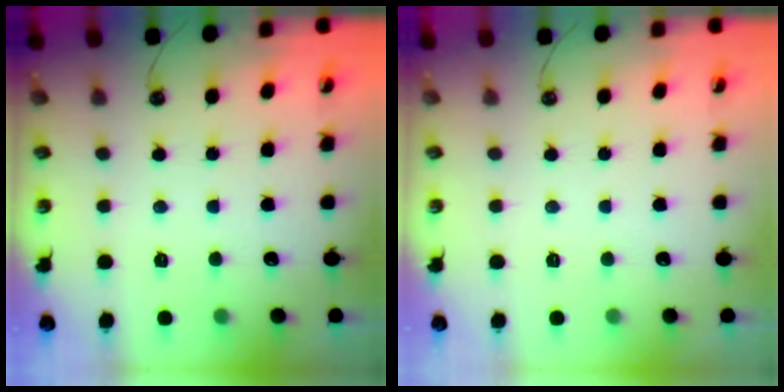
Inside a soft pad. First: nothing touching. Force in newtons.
{"total": 0.0}